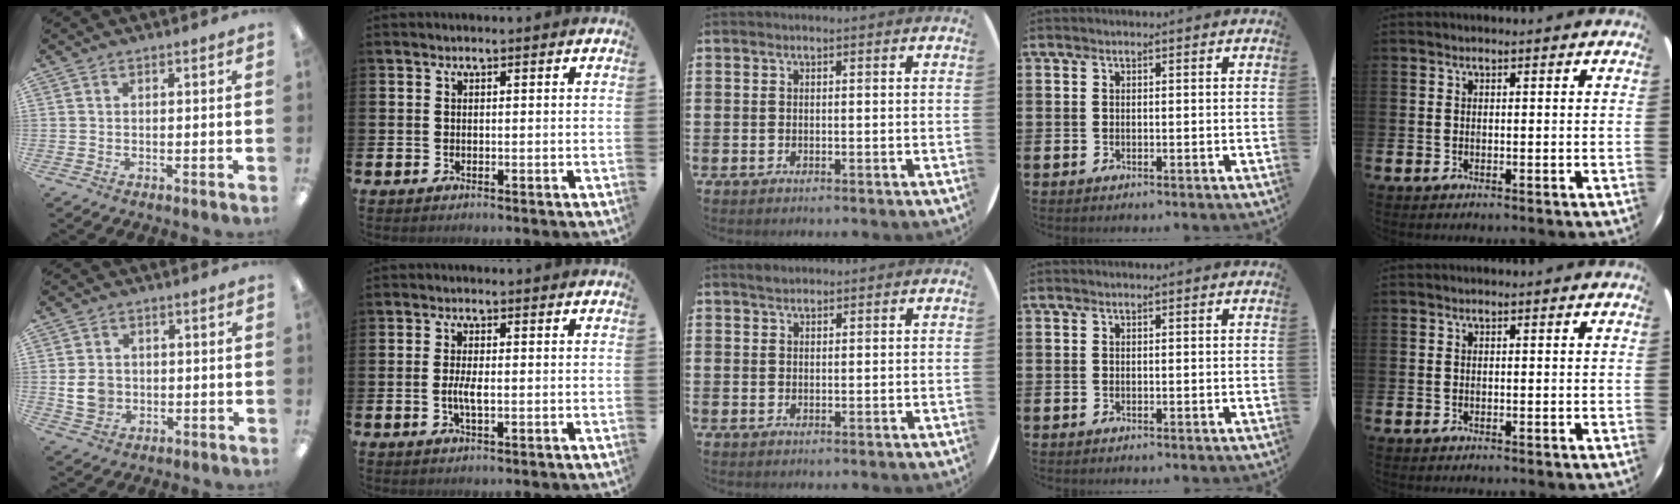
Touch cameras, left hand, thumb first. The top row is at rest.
{"thumb": {"total": 5.9, "force": [-0.3, 4.9, 3.2], "torque": [-0.066, 0.005, -0.006]}, "index": {"total": 2.6, "force": [-0.4, 0.8, 2.5], "torque": [-0.044, 0.000, -0.008]}, "middle": {"total": 1.3, "force": [1.1, 0.4, 0.3], "torque": [0.000, 0.001, 0.019]}}